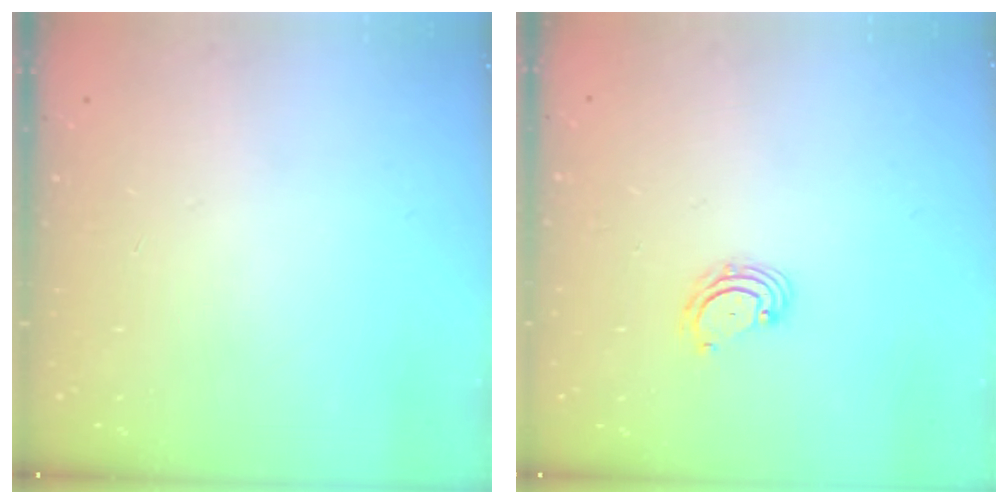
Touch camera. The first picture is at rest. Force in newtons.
{"total": 3.3, "press": 3.3, "slide": 0.4}